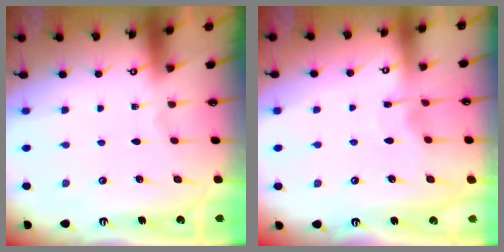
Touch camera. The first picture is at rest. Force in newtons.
{"total": 4.7, "press": 4.7, "slide": 0.3}